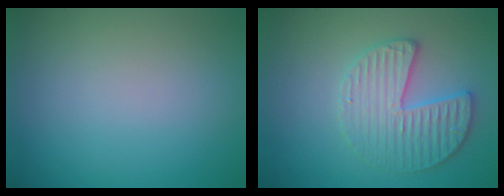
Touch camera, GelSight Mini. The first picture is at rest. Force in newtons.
{"total": 3.6, "press": 3.6, "slide": 0.1}